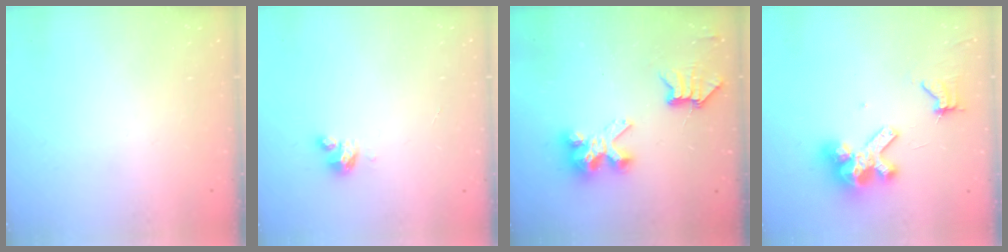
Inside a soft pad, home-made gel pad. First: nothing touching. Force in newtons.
{"total": 3.3, "press": 3.3, "slide": 0.3}
{"total": 7.1, "press": 7.1, "slide": 0.1}
{"total": 11.6, "press": 11.5, "slide": 1.4}